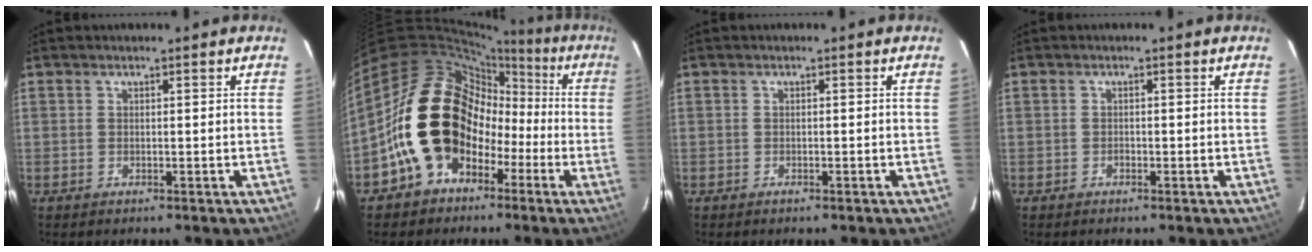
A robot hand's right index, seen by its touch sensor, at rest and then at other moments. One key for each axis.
{"total": 19.8, "fx": -5.0, "fy": 16.4, "fz": 10.0, "tx": -0.210, "ty": 0.046, "tz": -0.064}
{"total": 0.6, "fx": -0.5, "fy": 0.2, "fz": 0.3, "tx": -0.005, "ty": 0.001, "tz": -0.009}
{"total": 0.6, "fx": -0.5, "fy": 0.4, "fz": 0.0, "tx": 0.000, "ty": 0.001, "tz": -0.008}